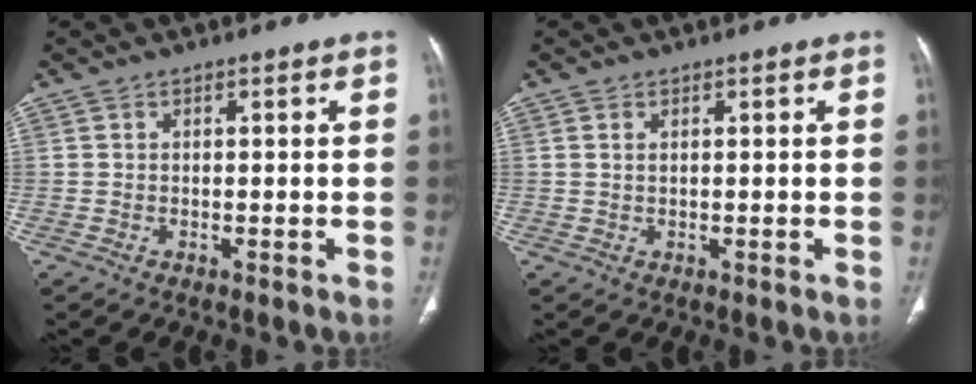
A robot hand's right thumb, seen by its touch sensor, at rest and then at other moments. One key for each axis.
{"total": 0.8, "fx": 0.4, "fy": 0.4, "fz": 0.6, "tx": -0.015, "ty": 0.004, "tz": 0.009}